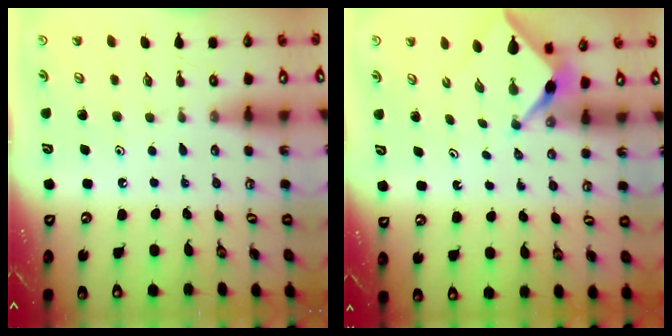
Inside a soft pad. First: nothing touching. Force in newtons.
{"total": 3.0, "press": 3.0, "slide": 0.3}